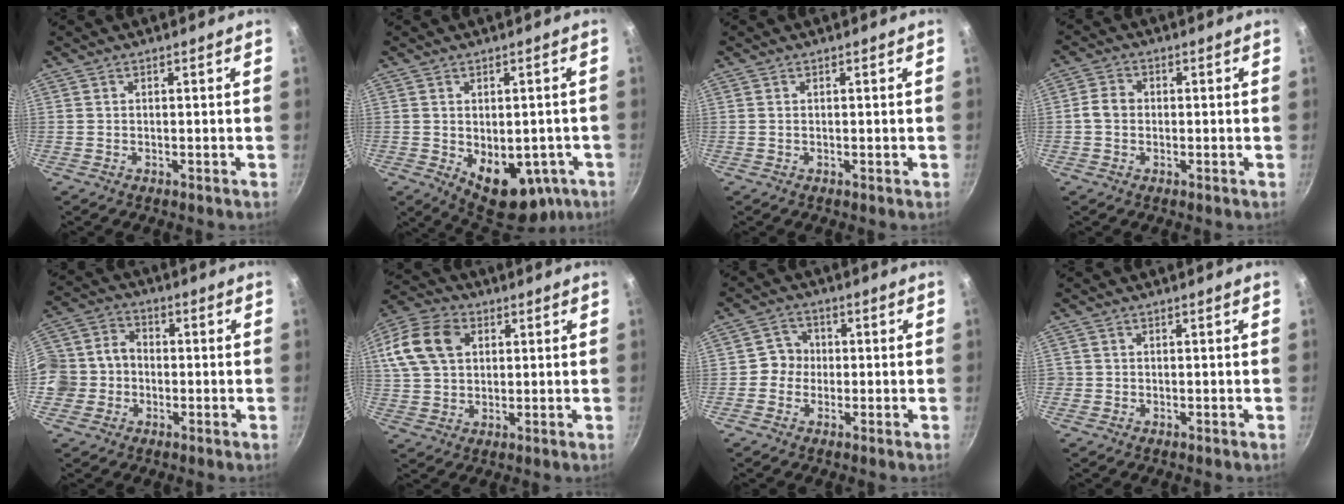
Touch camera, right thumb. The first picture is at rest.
{"total": 13.9, "force": [-4.1, 8.6, 10.1], "torque": [-0.084, -0.004, -0.034]}
{"total": 0.0}
{"total": 3.6, "force": [-0.3, 3.0, 2.0], "torque": [-0.030, 0.012, -0.013]}
{"total": 10.8, "force": [-2.2, 9.5, 4.8], "torque": [-0.064, 0.031, -0.056]}
{"total": 15.1, "force": [4.3, 11.0, 9.4], "torque": [-0.185, 0.016, 0.070]}
{"total": 4.2, "force": [-0.4, 4.1, 1.1], "torque": [0.015, 0.012, -0.018]}
{"total": 1.0, "force": [-0.3, 1.0, 0.1], "torque": [0.001, 0.003, -0.006]}